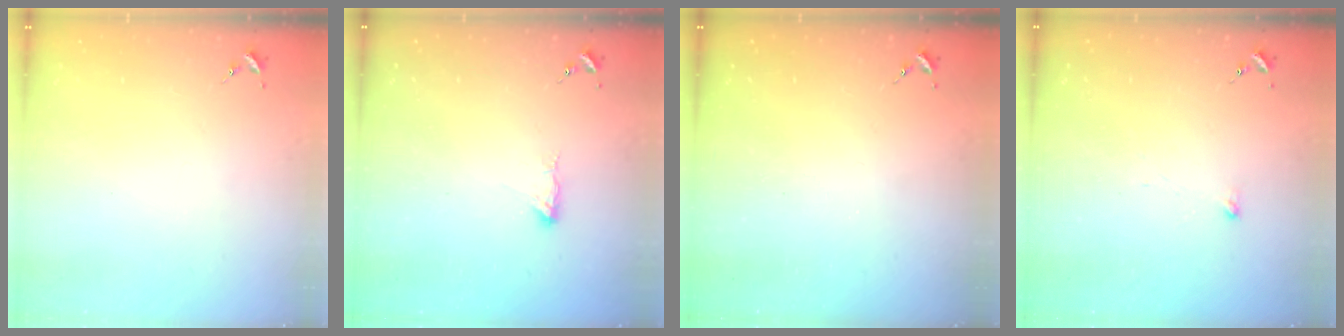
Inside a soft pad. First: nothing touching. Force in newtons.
{"total": 4.5, "press": 4.4, "slide": 0.8}
{"total": 0.0}
{"total": 2.5, "press": 2.5, "slide": 0.5}